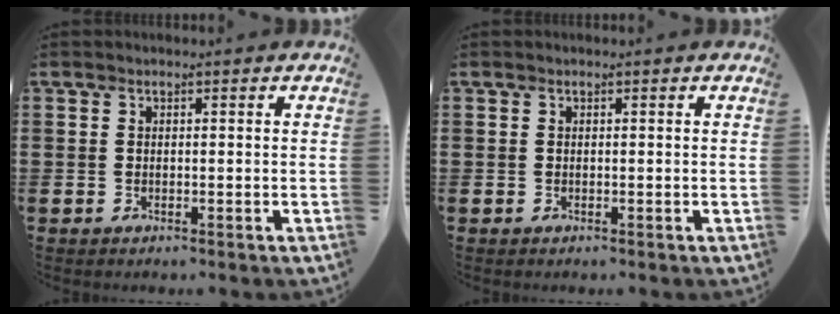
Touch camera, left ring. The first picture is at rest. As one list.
[{"total": 0.0}]